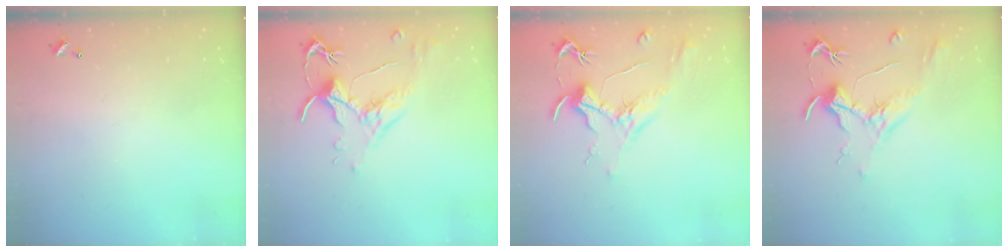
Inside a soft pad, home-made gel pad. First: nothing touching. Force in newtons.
{"total": 1.6, "press": 1.4, "slide": 0.7}
{"total": 2.0, "press": 1.7, "slide": 0.9}
{"total": 2.0, "press": 1.7, "slide": 0.9}